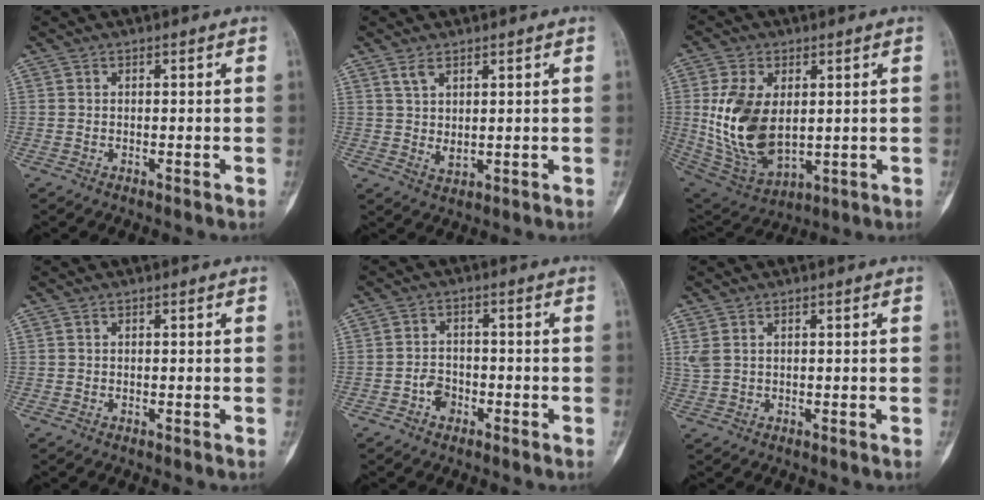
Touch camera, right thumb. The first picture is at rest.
{"total": 3.6, "force": [1.8, 1.7, 2.7], "torque": [-0.054, -0.014, 0.043]}
{"total": 16.3, "force": [1.6, 9.8, 13.0], "torque": [-0.242, -0.014, 0.052]}
{"total": 0.0}
{"total": 3.3, "force": [-1.7, 2.5, 1.5], "torque": [-0.012, 0.017, -0.030]}
{"total": 2.4, "force": [1.1, 1.4, 1.7], "torque": [-0.048, 0.006, 0.033]}